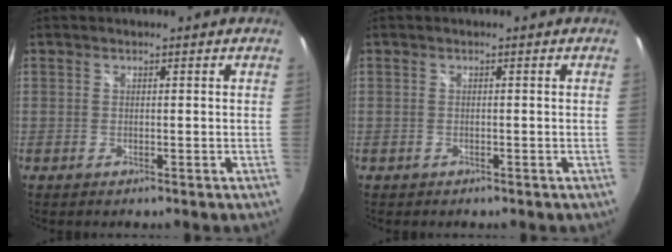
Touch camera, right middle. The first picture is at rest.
{"total": 0.9, "force": [-0.5, 0.7, 0.2], "torque": [-0.008, -0.002, -0.006]}